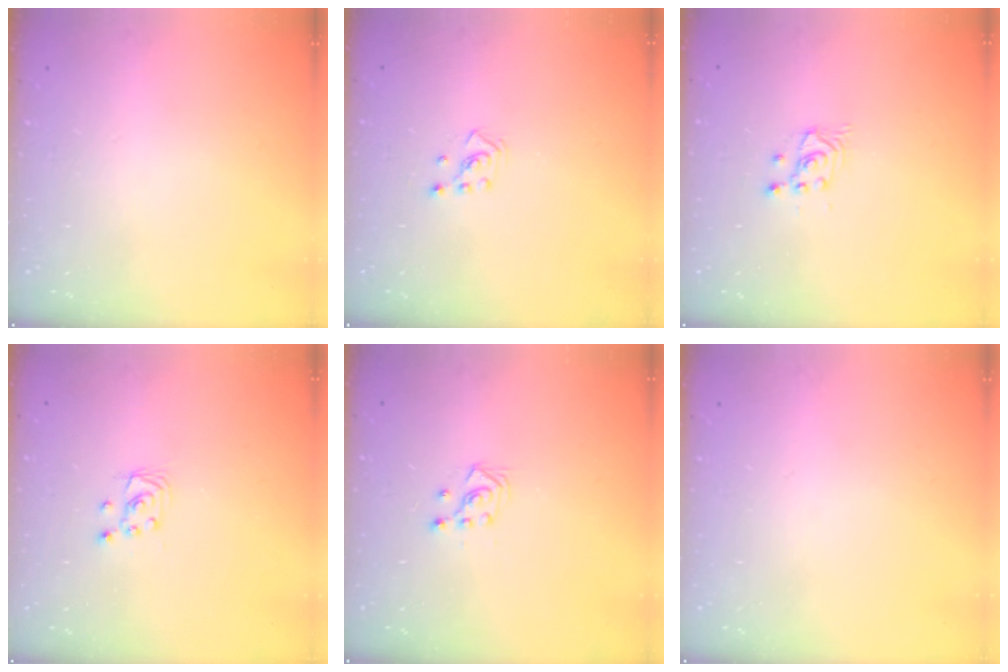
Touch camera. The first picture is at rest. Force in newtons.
{"total": 2.1, "press": 1.9, "slide": 0.8}
{"total": 2.6, "press": 2.5, "slide": 0.3}
{"total": 2.4, "press": 2.4, "slide": 0.2}
{"total": 3.0, "press": 2.8, "slide": 1.0}
{"total": 0.0}